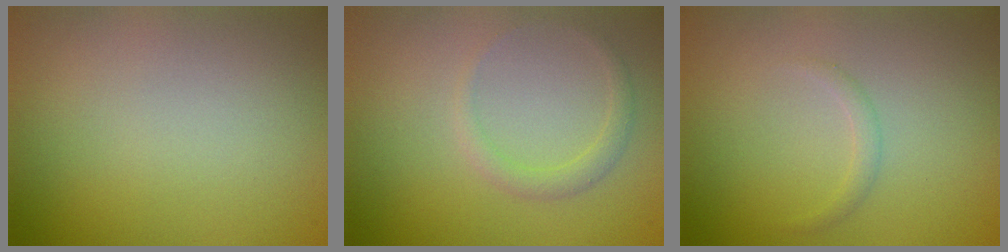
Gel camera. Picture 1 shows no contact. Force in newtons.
{"total": 1.3, "press": 1.3, "slide": 0.1}
{"total": 0.8, "press": 0.8, "slide": 0.1}